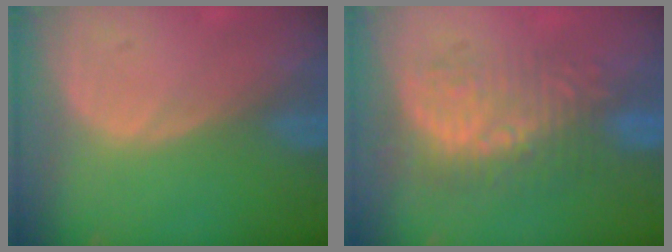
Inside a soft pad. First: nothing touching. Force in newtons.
{"total": 9.4, "press": 8.5, "slide": 4.0}